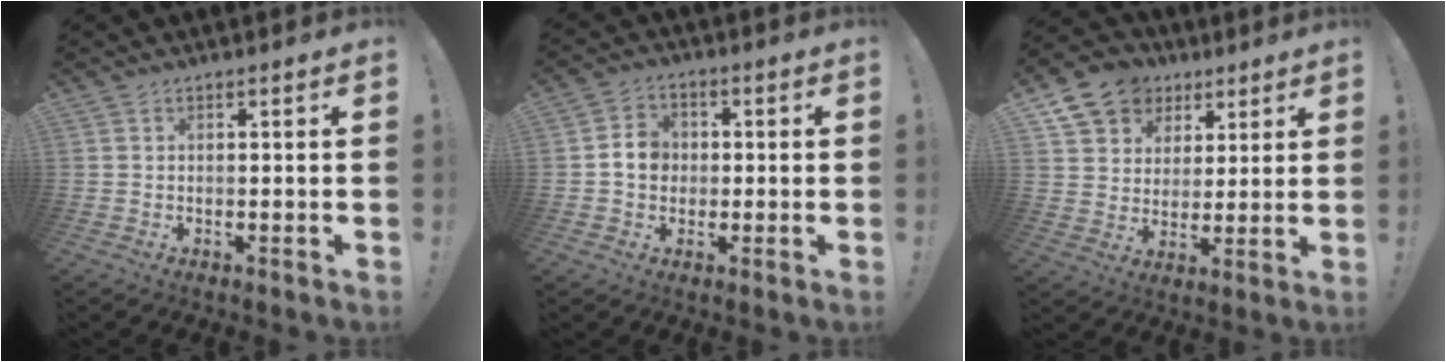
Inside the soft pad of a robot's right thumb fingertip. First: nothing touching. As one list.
[{"total": 5.8, "force": [-0.1, 5.2, 2.7], "torque": [-0.036, 0.011, -0.001]}, {"total": 13.0, "force": [7.4, 9.8, 4.3], "torque": [-0.070, -0.041, 0.145]}]